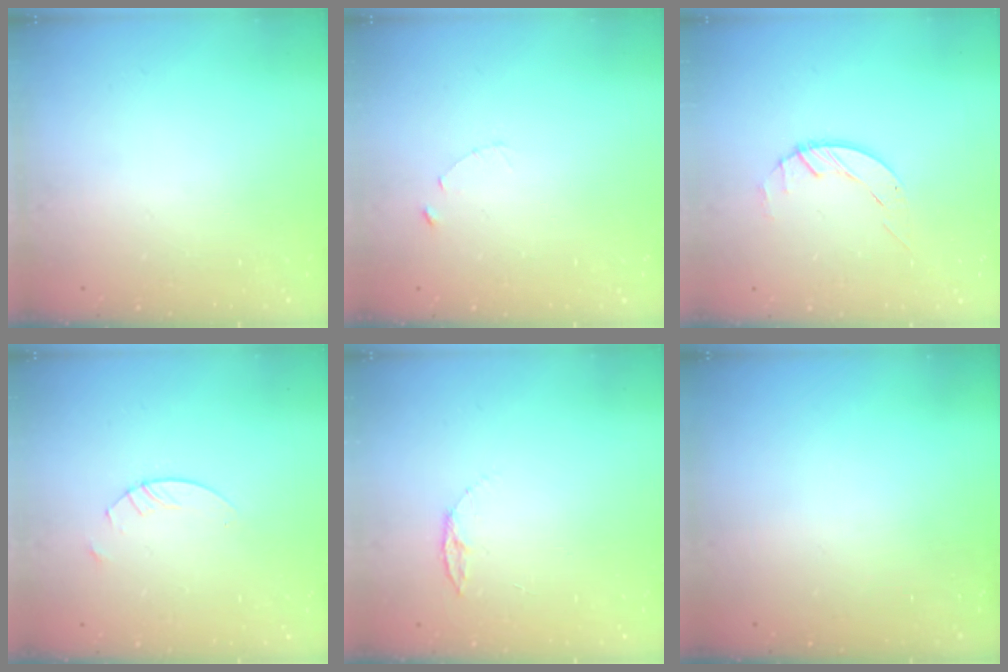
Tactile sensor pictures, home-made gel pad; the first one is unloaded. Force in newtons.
{"total": 1.2, "press": 1.1, "slide": 0.2}
{"total": 2.9, "press": 2.8, "slide": 0.3}
{"total": 2.4, "press": 2.4, "slide": 0.1}
{"total": 4.4, "press": 4.4, "slide": 0.5}
{"total": 0.0}